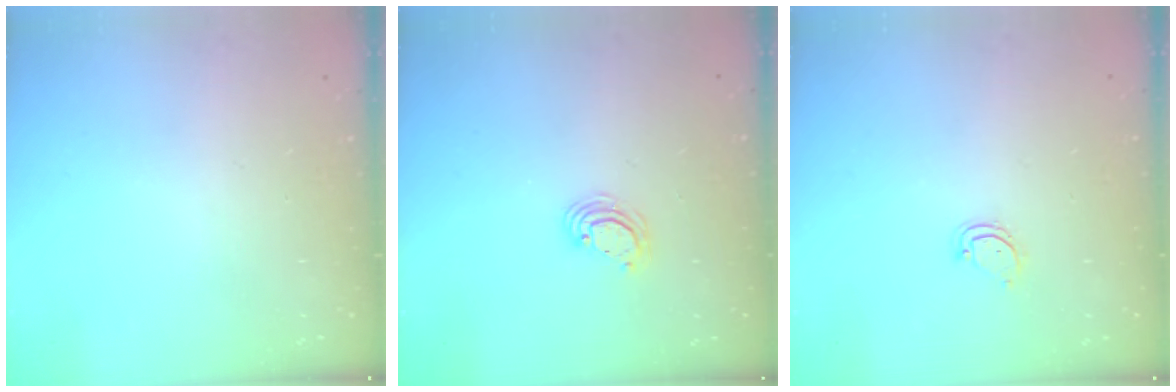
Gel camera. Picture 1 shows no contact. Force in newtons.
{"total": 4.4, "press": 4.4, "slide": 0.2}
{"total": 3.9, "press": 3.9, "slide": 0.2}